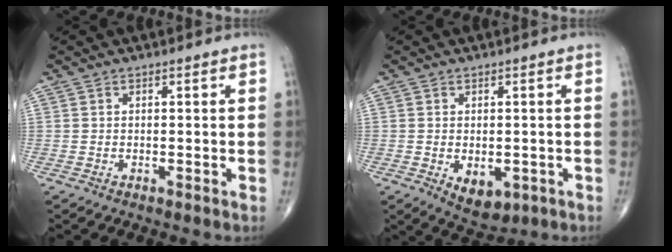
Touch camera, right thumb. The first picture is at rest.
{"total": 6.2, "force": [-1.9, 3.7, 4.6], "torque": [-0.056, -0.002, -0.012]}